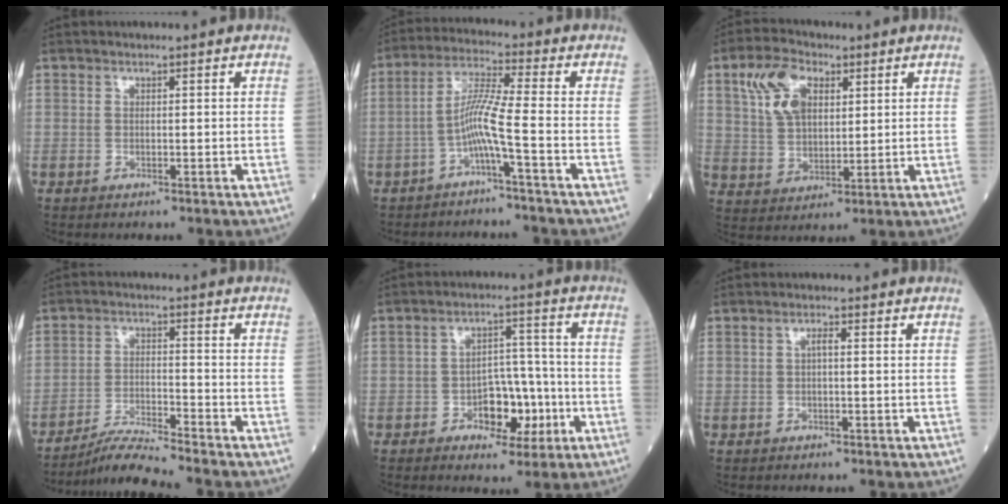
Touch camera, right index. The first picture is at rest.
{"total": 6.0, "force": [-2.3, -0.8, 5.5], "torque": [-0.112, 0.016, -0.043]}
{"total": 9.1, "force": [3.9, 5.4, 6.1], "torque": [-0.133, 0.024, 0.080]}
{"total": 7.0, "force": [-6.7, -1.1, 1.8], "torque": [-0.032, -0.015, -0.121]}
{"total": 7.6, "force": [-2.9, 4.2, 5.7], "torque": [-0.081, 0.018, -0.041]}
{"total": 1.2, "force": [0.0, 0.2, 1.2], "torque": [-0.022, 0.003, -0.001]}